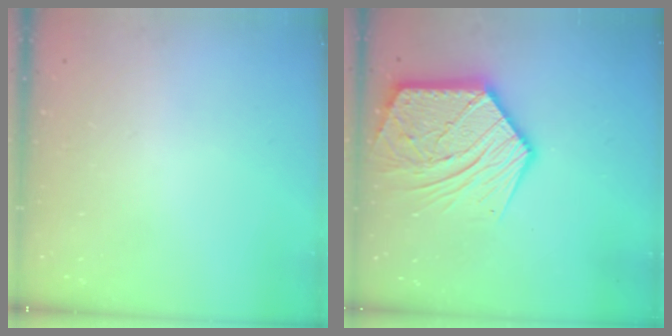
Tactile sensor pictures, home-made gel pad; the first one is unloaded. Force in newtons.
{"total": 20.1, "press": 20.0, "slide": 1.9}